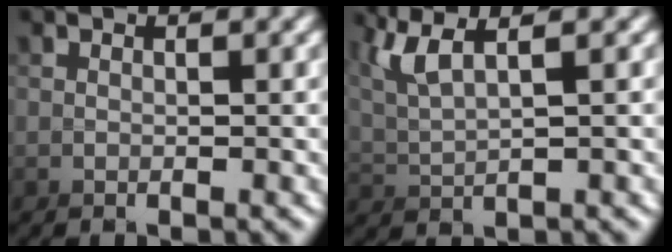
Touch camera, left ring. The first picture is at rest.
{"total": 2.8, "force": [2.4, -1.5, 0.2], "torque": [-0.069, 0.017, 0.038]}